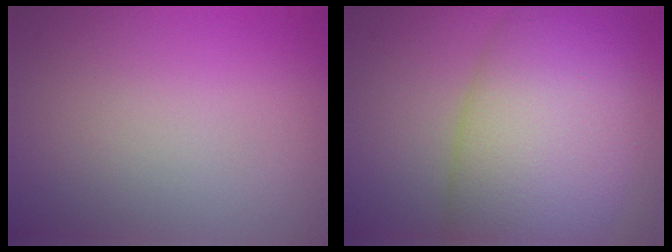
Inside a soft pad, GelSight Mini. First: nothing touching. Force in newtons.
{"total": 13.5, "press": 13.5, "slide": 0.2}